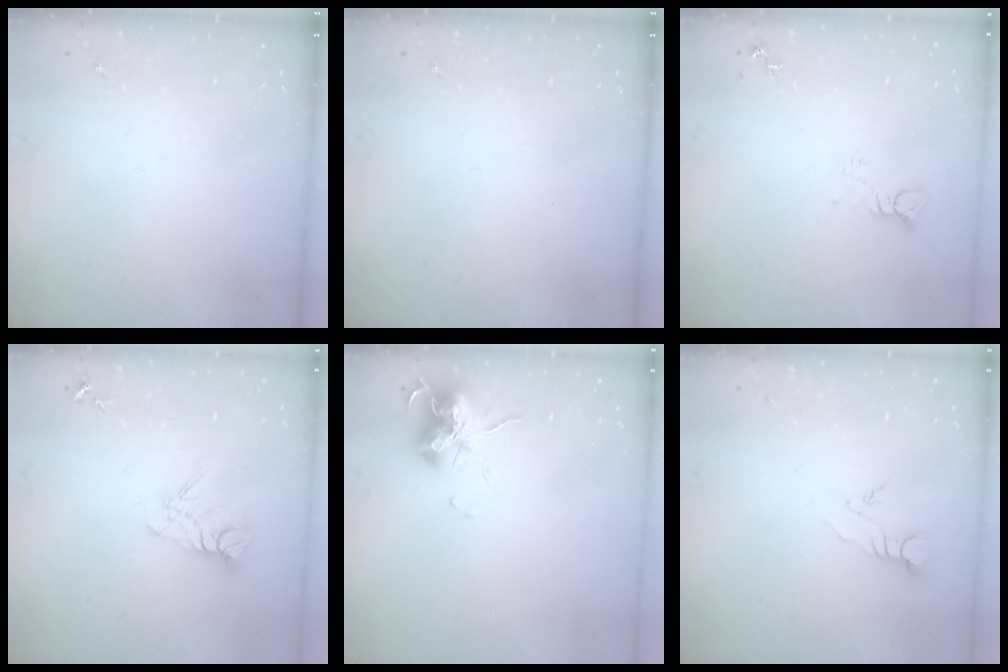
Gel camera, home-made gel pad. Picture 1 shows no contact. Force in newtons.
{"total": 0.0}
{"total": 3.9, "press": 3.9, "slide": 0.3}
{"total": 8.8, "press": 8.7, "slide": 0.7}
{"total": 12.2, "press": 12.1, "slide": 1.3}
{"total": 3.7, "press": 3.6, "slide": 0.3}